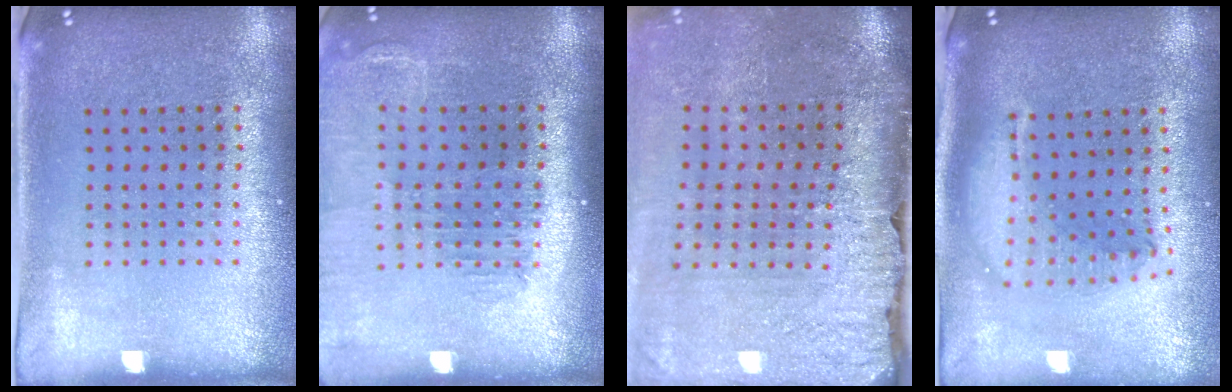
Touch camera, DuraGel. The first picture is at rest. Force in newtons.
{"total": 1.4, "press": 1.4, "slide": 0.1}
{"total": 4.3, "press": 3.5, "slide": 2.5}
{"total": 2.1, "press": 1.6, "slide": 1.3}